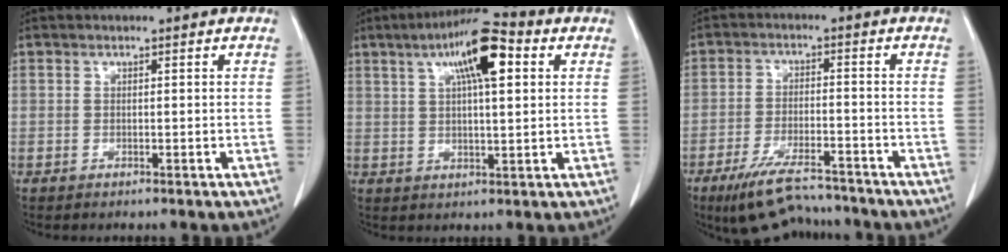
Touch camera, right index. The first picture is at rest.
{"total": 10.9, "force": [4.3, 2.2, 9.8], "torque": [-0.167, 0.026, 0.067]}
{"total": 10.9, "force": [-9.6, 2.3, 4.7], "torque": [-0.086, -0.008, -0.154]}